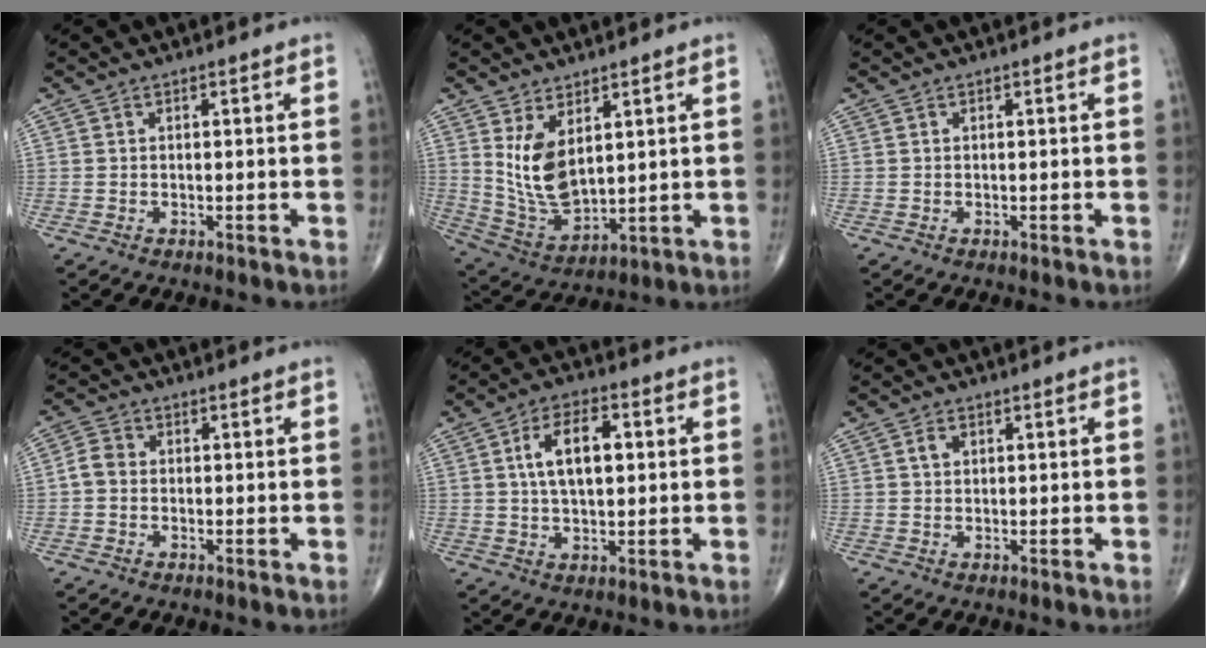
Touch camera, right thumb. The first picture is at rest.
{"total": 10.1, "force": [3.4, 5.2, 8.0], "torque": [-0.142, -0.030, 0.085]}
{"total": 0.0}
{"total": 3.1, "force": [-0.4, 2.6, 1.8], "torque": [-0.030, 0.009, -0.015]}
{"total": 8.9, "force": [1.7, 4.5, 7.5], "torque": [-0.124, 0.007, 0.028]}
{"total": 1.8, "force": [0.6, 1.3, 1.1], "torque": [-0.019, 0.004, 0.010]}